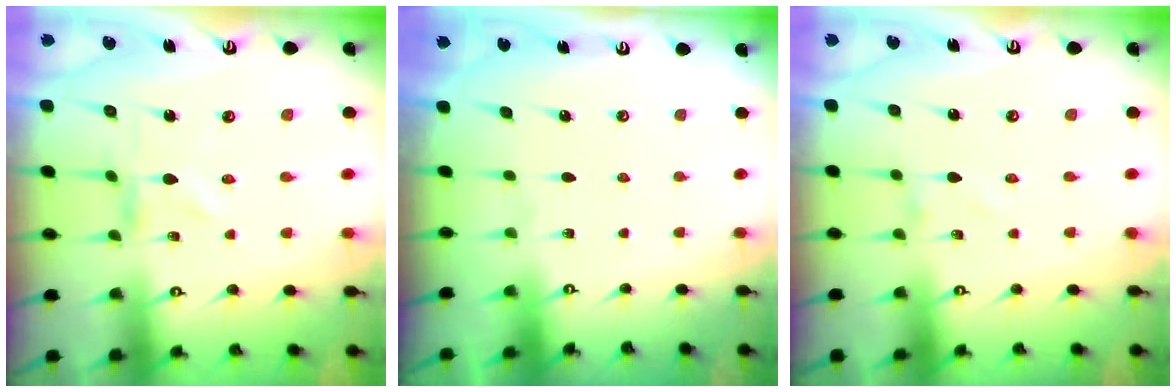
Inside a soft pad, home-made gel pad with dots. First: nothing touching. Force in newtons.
{"total": 0.0}
{"total": 1.0, "press": 1.0, "slide": 0.0}